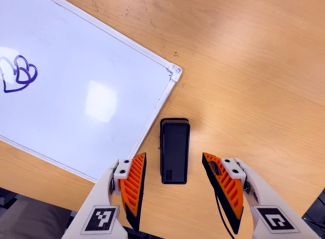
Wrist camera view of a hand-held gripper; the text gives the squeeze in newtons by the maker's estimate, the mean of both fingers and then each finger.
{"total": 0.0}